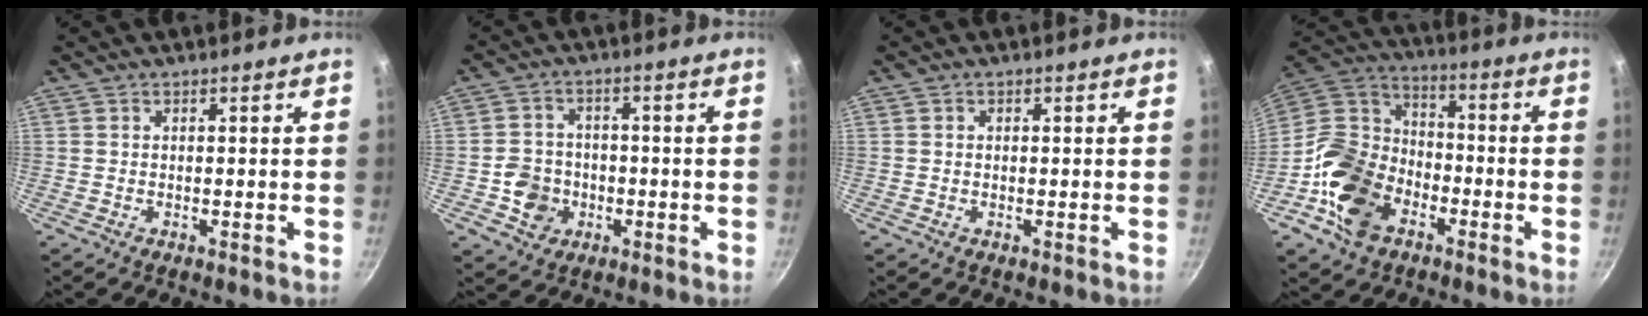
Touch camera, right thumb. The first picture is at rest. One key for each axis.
{"total": 6.9, "fx": -1.8, "fy": 6.2, "fz": 2.5, "tx": -0.018, "ty": 0.025, "tz": -0.032}
{"total": 0.6, "fx": 0.1, "fy": 0.6, "fz": 0.1, "tx": -0.001, "ty": 0.005, "tz": 0.002}
{"total": 17.1, "fx": -7.2, "fy": 12.1, "fz": 9.7, "tx": -0.164, "ty": 0.052, "tz": -0.153}